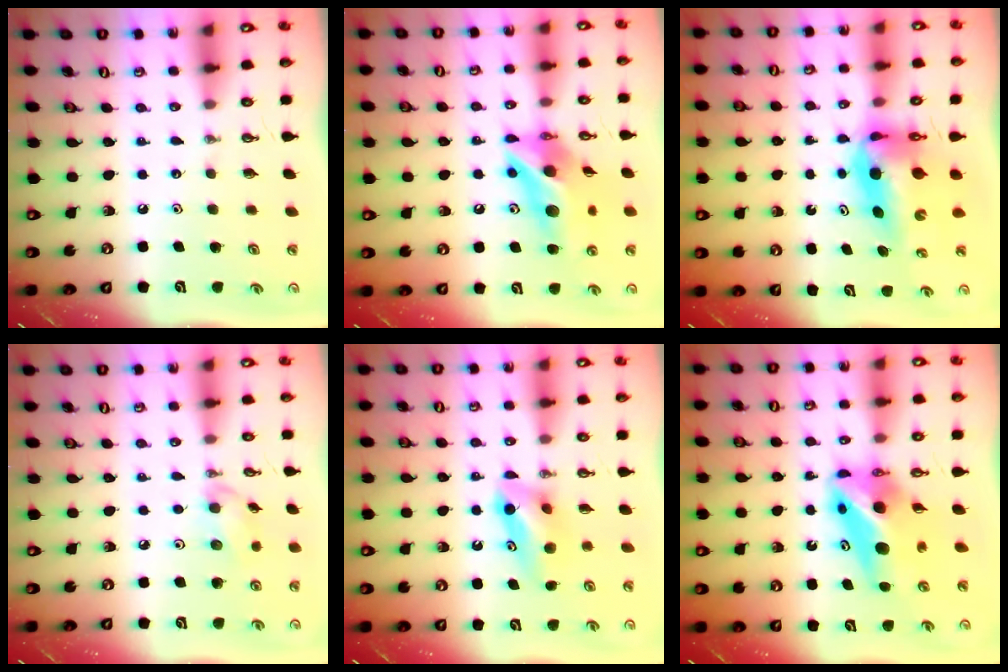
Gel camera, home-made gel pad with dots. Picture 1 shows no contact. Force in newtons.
{"total": 14.8, "press": 14.7, "slide": 1.3}
{"total": 8.1, "press": 7.9, "slide": 1.9}
{"total": 6.7, "press": 6.6, "slide": 1.4}
{"total": 8.3, "press": 8.2, "slide": 1.3}
{"total": 10.2, "press": 10.2, "slide": 0.8}